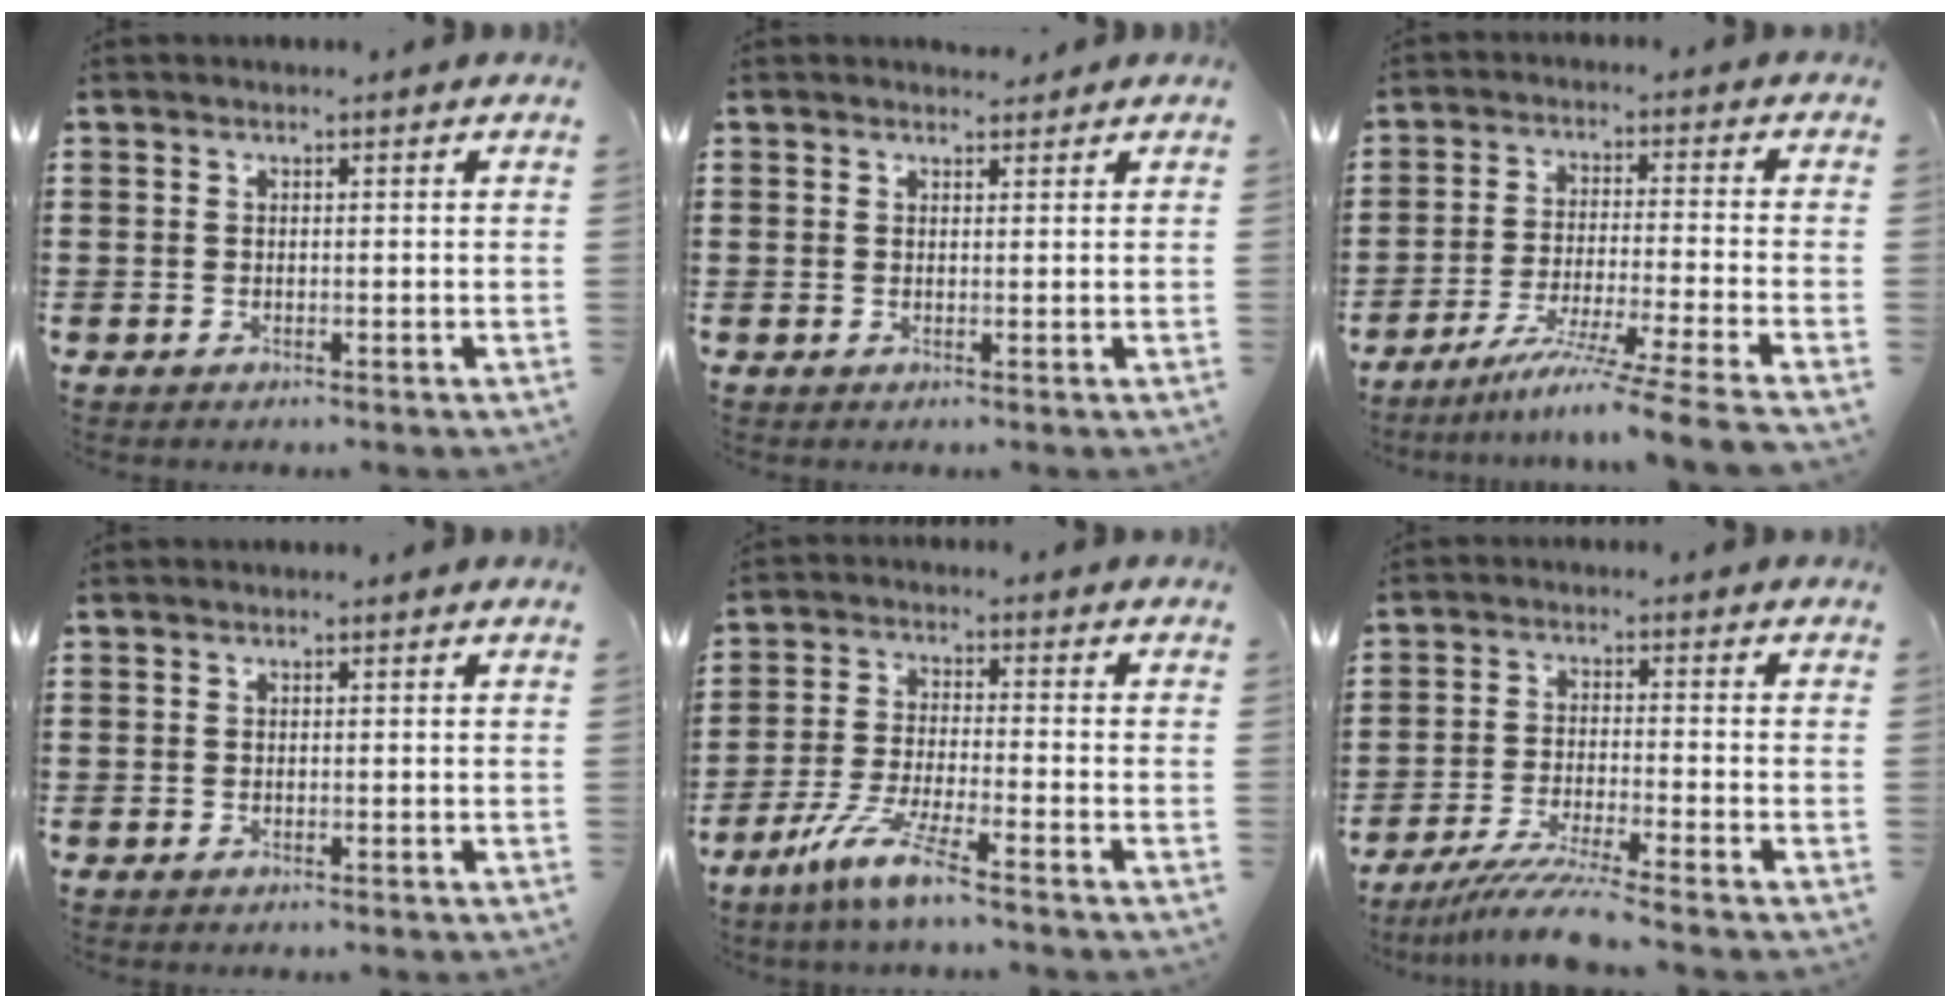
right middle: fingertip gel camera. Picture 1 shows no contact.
{"total": 1.5, "force": [1.4, 0.5, 0.0], "torque": [0.004, -0.002, 0.025]}
{"total": 8.7, "force": [-7.1, -1.1, 4.8], "torque": [-0.083, -0.014, -0.140]}
{"total": 0.0}
{"total": 7.2, "force": [-5.4, 0.1, 4.7], "torque": [-0.108, -0.016, -0.106]}
{"total": 5.8, "force": [-5.0, -0.5, 3.0], "torque": [-0.066, -0.022, -0.097]}